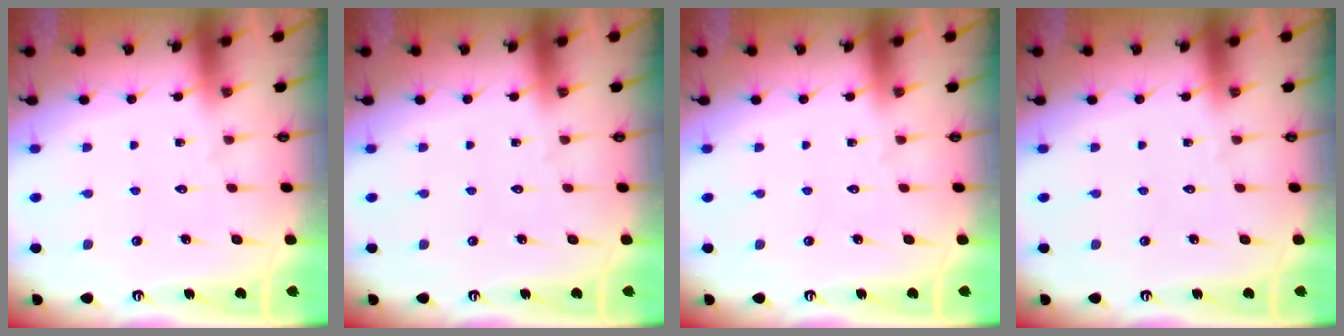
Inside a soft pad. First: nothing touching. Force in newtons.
{"total": 0.0}
{"total": 0.0}
{"total": 0.0}